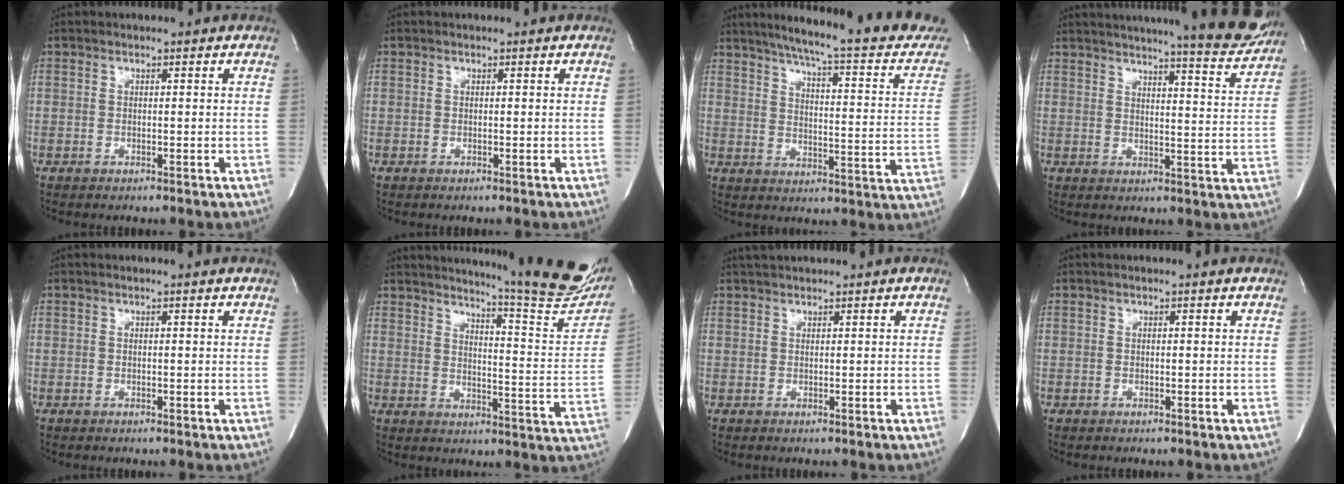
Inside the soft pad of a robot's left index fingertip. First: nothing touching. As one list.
[{"total": 0.0}, {"total": 23.9, "force": [18.9, 3.1, 14.3], "torque": [-0.202, -0.019, 0.222]}, {"total": 19.0, "force": [17.4, 0.7, 7.7], "torque": [-0.107, -0.055, 0.205]}, {"total": 0.9, "force": [0.9, -0.1, 0.2], "torque": [-0.015, -0.003, 0.007]}, {"total": 21.4, "force": [18.7, 0.7, 10.4], "torque": [-0.145, -0.097, 0.221]}, {"total": 3.3, "force": [3.1, 0.2, 1.0], "torque": [-0.015, 0.028, 0.051]}, {"total": 0.6, "force": [0.6, -0.1, 0.1], "torque": [-0.011, -0.006, 0.006]}]